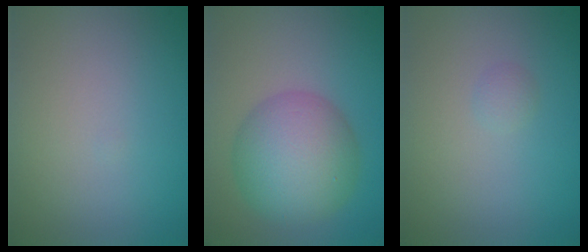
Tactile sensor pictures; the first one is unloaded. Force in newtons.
{"total": 7.9, "press": 7.8, "slide": 0.2}
{"total": 0.7, "press": 0.7, "slide": 0.0}